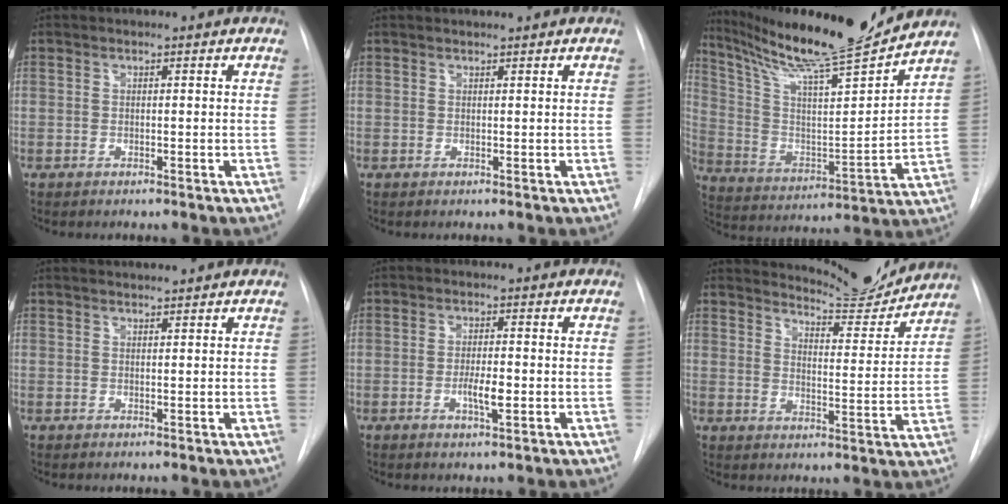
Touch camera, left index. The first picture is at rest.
{"total": 1.3, "force": [1.2, -0.2, 0.3], "torque": [-0.002, 0.015, 0.025]}
{"total": 19.7, "force": [17.6, -0.5, 8.7], "torque": [-0.158, -0.029, 0.293]}
{"total": 2.1, "force": [2.1, -0.2, 0.3], "torque": [-0.003, 0.016, 0.037]}
{"total": 3.1, "force": [-0.7, 0.6, 3.0], "torque": [-0.054, -0.001, -0.010]}
{"total": 10.1, "force": [10.0, 0.3, 0.5], "torque": [-0.011, -0.028, 0.137]}